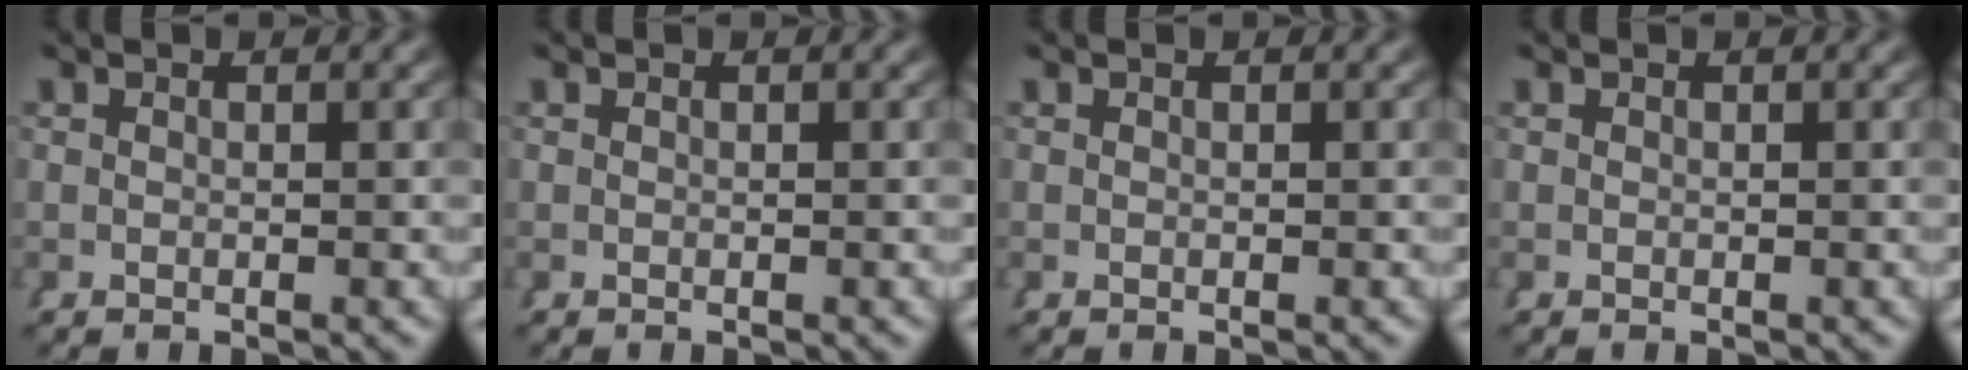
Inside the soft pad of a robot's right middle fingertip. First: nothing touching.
{"total": 0.0}
{"total": 0.0}
{"total": 0.0}